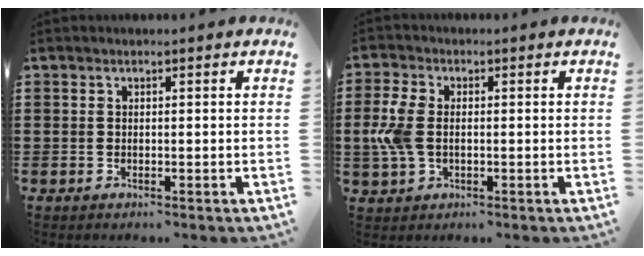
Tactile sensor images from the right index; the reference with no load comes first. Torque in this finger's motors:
{"motor_torque": [1.14, 0.59, 0.63, 0.16]}